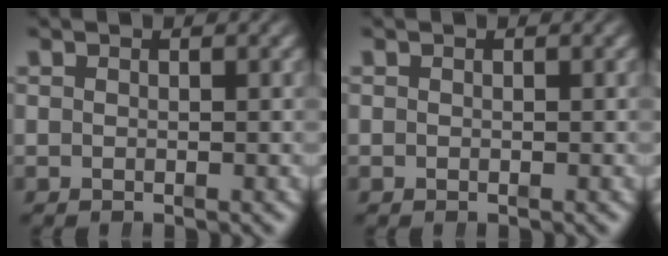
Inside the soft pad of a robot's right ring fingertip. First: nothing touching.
{"total": 0.0}